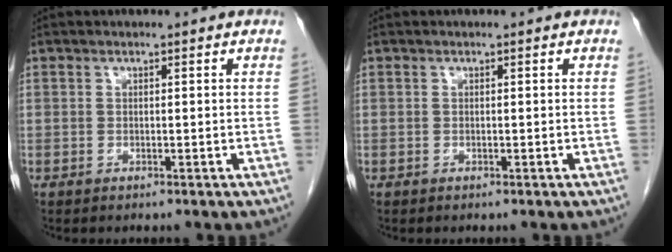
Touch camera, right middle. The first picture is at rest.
{"total": 0.0}